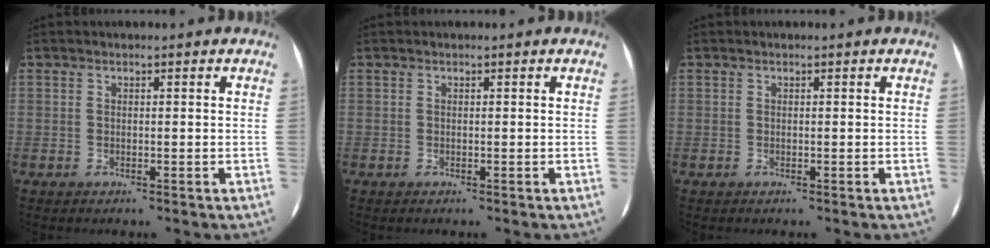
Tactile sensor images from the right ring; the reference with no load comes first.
{"total": 0.0}
{"total": 0.0}